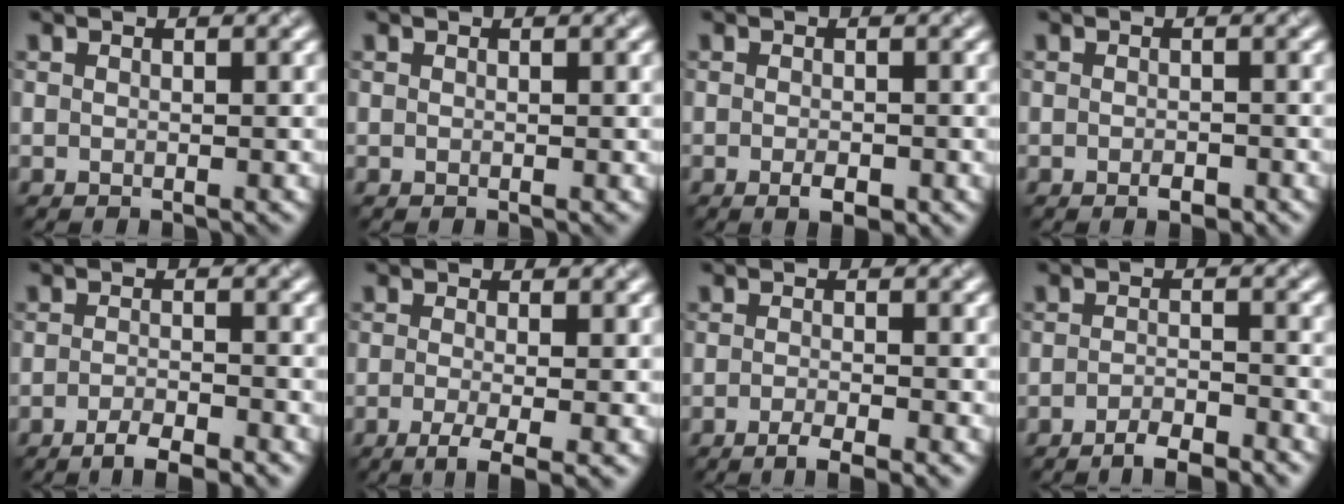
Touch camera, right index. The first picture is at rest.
{"total": 0.0}
{"total": 1.9, "force": [-0.9, 0.7, 1.5], "torque": [-0.023, -0.004, -0.012]}
{"total": 1.3, "force": [-0.7, 0.6, 0.9], "torque": [-0.014, -0.003, -0.011]}
{"total": 3.1, "force": [-2.1, 0.7, 2.2], "torque": [-0.038, -0.001, -0.040]}
{"total": 3.5, "force": [-1.3, 0.9, 3.1], "torque": [-0.054, -0.009, -0.028]}
{"total": 2.8, "force": [-1.6, 0.6, 2.2], "torque": [-0.031, -0.004, -0.034]}
{"total": 3.0, "force": [-2.3, 0.6, 1.7], "torque": [-0.025, 0.002, -0.043]}